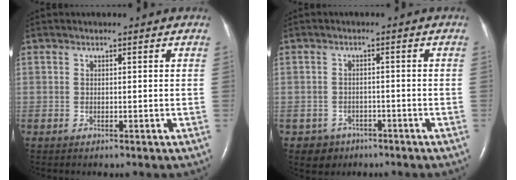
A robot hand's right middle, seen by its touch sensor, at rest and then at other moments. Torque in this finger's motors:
{"motor_torque": [-0.06, 0.07, -0.02, 0.01]}